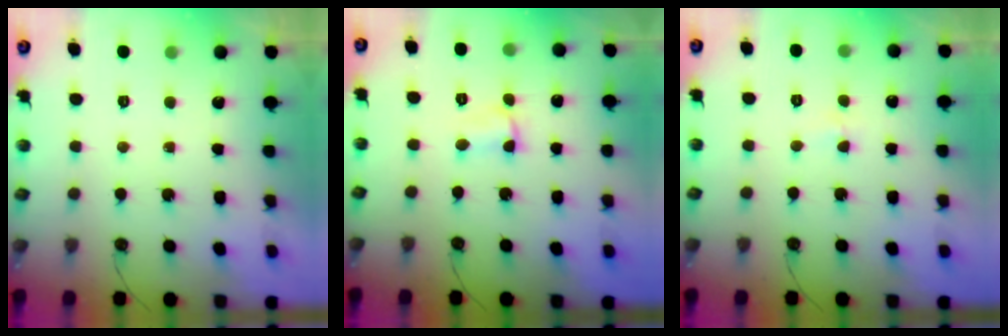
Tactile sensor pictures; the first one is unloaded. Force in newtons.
{"total": 1.2, "press": 1.1, "slide": 0.4}
{"total": 3.6, "press": 1.5, "slide": 3.3}